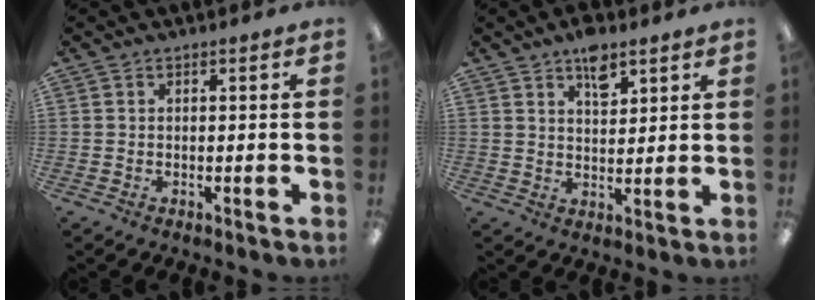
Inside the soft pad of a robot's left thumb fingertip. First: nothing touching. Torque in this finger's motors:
{"motor_torque": [0.84, 0.46, 0.46, -0.37, 0.05]}